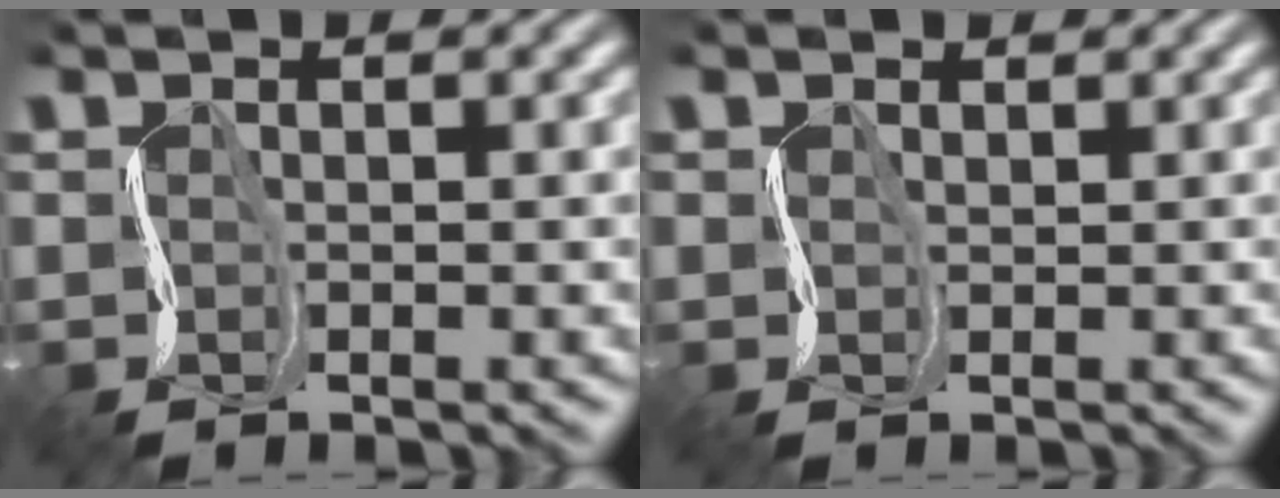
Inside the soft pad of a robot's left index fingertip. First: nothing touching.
{"total": 1.4, "force": [0.8, 1.1, -0.1], "torque": [-0.011, 0.012, 0.007]}